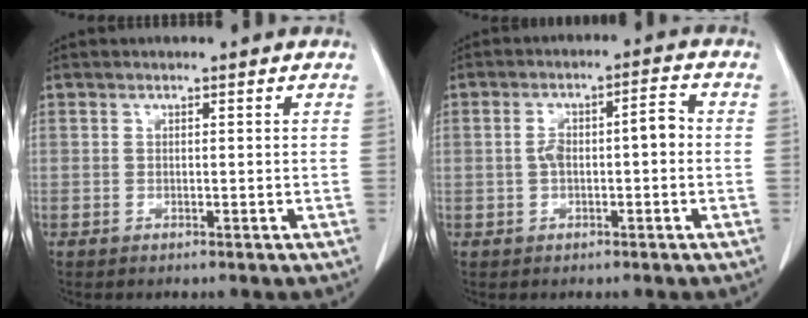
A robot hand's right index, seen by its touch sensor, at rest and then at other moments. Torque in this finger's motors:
{"motor_torque": [0.15, 0.07, 0.10, 0.05]}